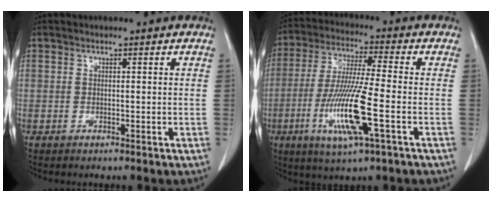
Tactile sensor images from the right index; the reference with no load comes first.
{"total": 13.3, "force": [-3.9, 0.6, 12.7], "torque": [-0.253, -0.019, -0.075]}